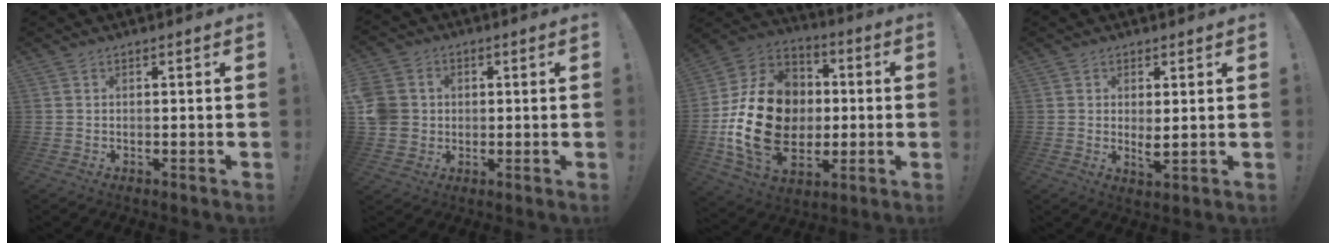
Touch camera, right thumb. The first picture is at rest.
{"total": 8.1, "force": [0.6, 7.5, 3.1], "torque": [-0.079, 0.004, 0.013]}
{"total": 24.0, "force": [-2.3, 17.9, 15.8], "torque": [-0.291, 0.025, -0.016]}
{"total": 3.5, "force": [1.1, 1.5, 3.0], "torque": [-0.032, -0.014, 0.018]}